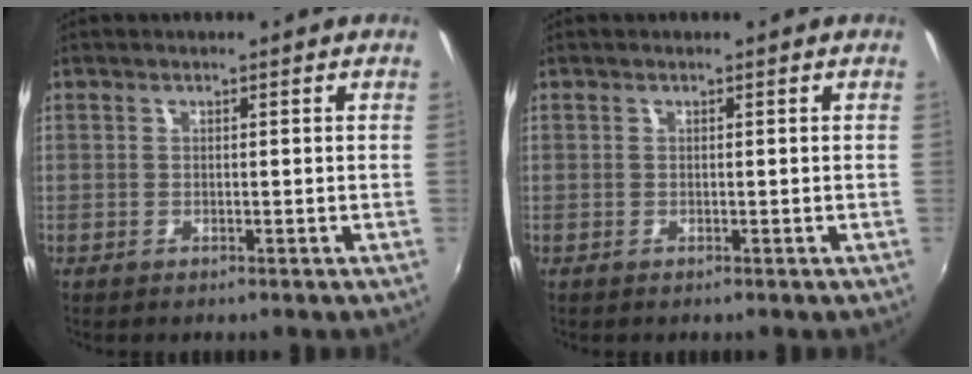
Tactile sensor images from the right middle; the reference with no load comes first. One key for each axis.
{"total": 0.0}